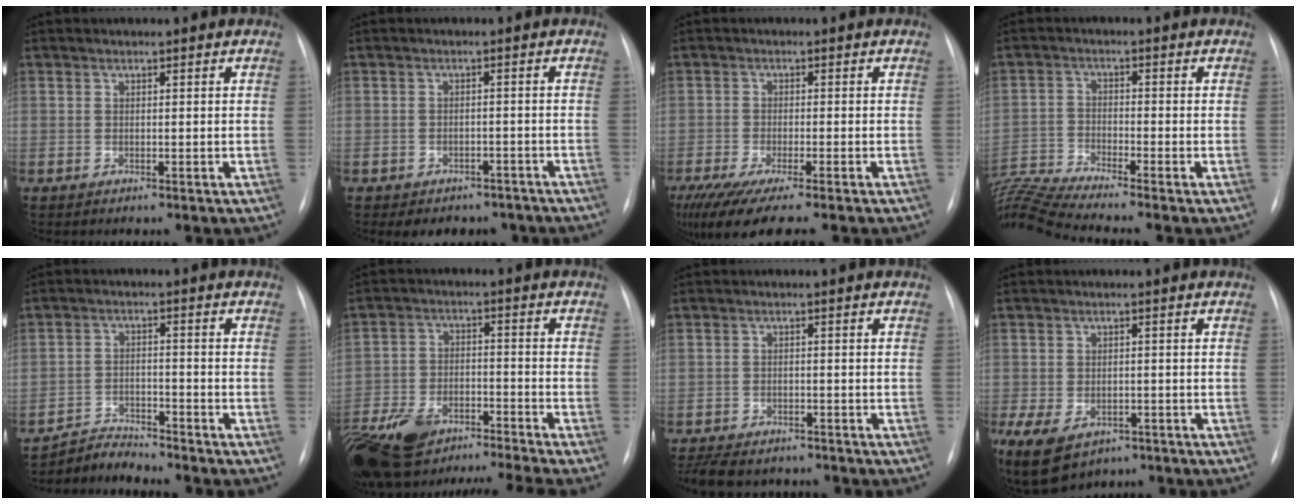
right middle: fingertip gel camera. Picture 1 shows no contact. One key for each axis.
{"total": 7.1, "fx": -5.8, "fy": 4.0, "fz": 1.4, "tx": -0.009, "ty": 0.019, "tz": -0.063}
{"total": 10.4, "fx": -7.9, "fy": 1.1, "fz": 6.7, "tx": -0.108, "ty": -0.023, "tz": -0.132}
{"total": 12.0, "fx": -11.0, "fy": -1.7, "fz": 4.3, "tx": -0.105, "ty": 0.000, "tz": -0.205}
{"total": 4.3, "fx": -4.2, "fy": -0.3, "fz": -0.9, "tx": 0.017, "ty": -0.010, "tz": -0.072}
{"total": 14.4, "fx": -12.1, "fy": 2.2, "fz": 7.6, "tx": -0.156, "ty": 0.007, "tz": -0.214}
{"total": 10.8, "fx": -9.2, "fy": 4.1, "fz": 3.8, "tx": -0.078, "ty": -0.004, "tz": -0.125}
{"total": 14.2, "fx": -7.6, "fy": 9.6, "fz": 7.2, "tx": -0.188, "ty": -0.008, "tz": -0.102}